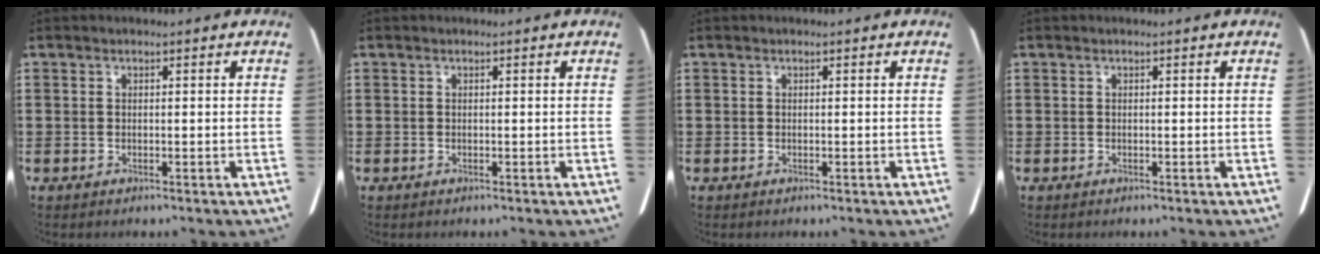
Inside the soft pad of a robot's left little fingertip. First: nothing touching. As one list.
[{"total": 0.0}, {"total": 0.0}, {"total": 0.0}]